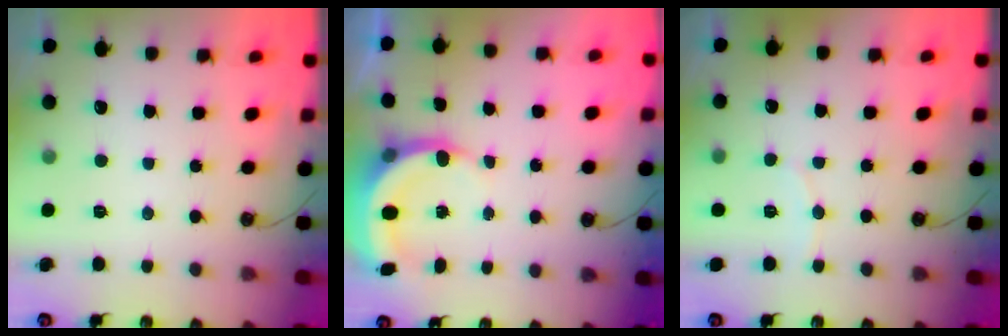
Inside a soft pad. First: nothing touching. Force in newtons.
{"total": 5.9, "press": 5.8, "slide": 0.7}
{"total": 4.7, "press": 4.7, "slide": 0.5}